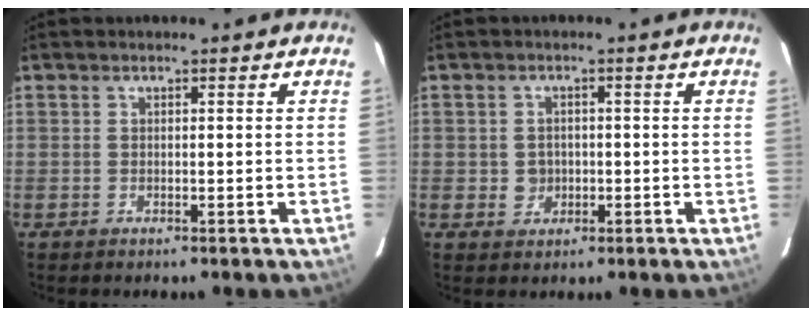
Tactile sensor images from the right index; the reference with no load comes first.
{"total": 3.0, "force": [-0.3, 2.9, 0.8], "torque": [-0.015, 0.006, 0.000]}